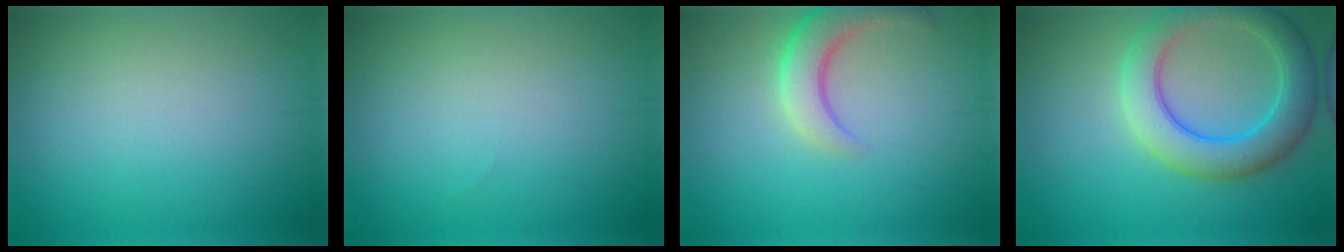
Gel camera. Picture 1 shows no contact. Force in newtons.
{"total": 0.0}
{"total": 4.3, "press": 4.2, "slide": 0.6}
{"total": 6.3, "press": 6.3, "slide": 0.4}